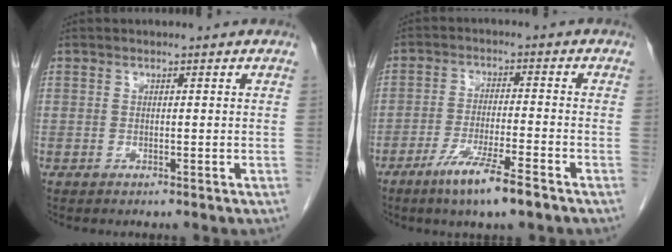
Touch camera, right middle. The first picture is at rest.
{"total": 8.0, "force": [-5.3, 0.3, 6.0], "torque": [-0.113, -0.016, -0.094]}